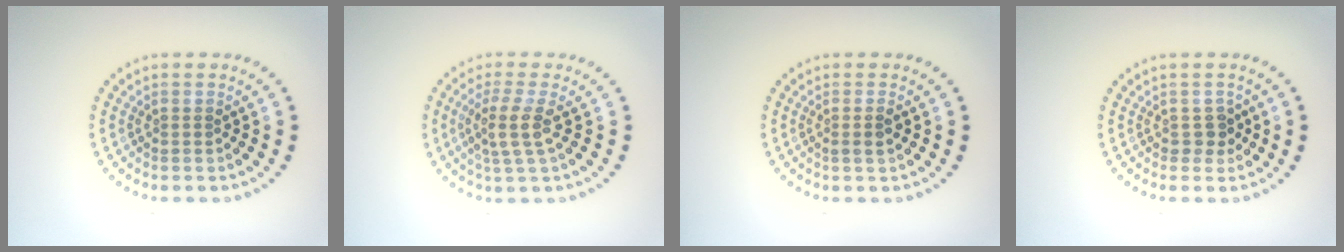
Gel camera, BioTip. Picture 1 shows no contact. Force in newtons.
{"total": 2.9, "press": 2.3, "slide": 1.8}
{"total": 1.1, "press": 1.0, "slide": 0.5}
{"total": 1.4, "press": 1.2, "slide": 0.7}